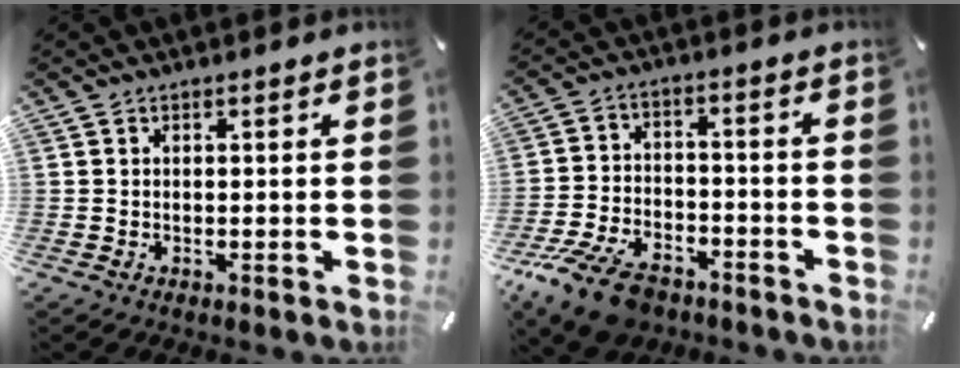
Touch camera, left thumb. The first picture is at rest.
{"total": 12.1, "force": [-8.2, 6.3, 6.4], "torque": [-0.124, 0.045, -0.149]}